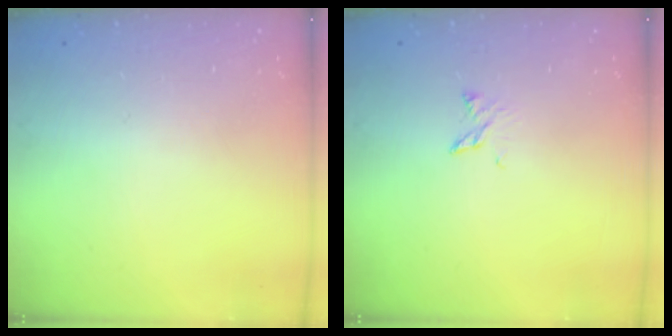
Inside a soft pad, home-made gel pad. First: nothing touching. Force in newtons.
{"total": 3.8, "press": 3.8, "slide": 0.5}